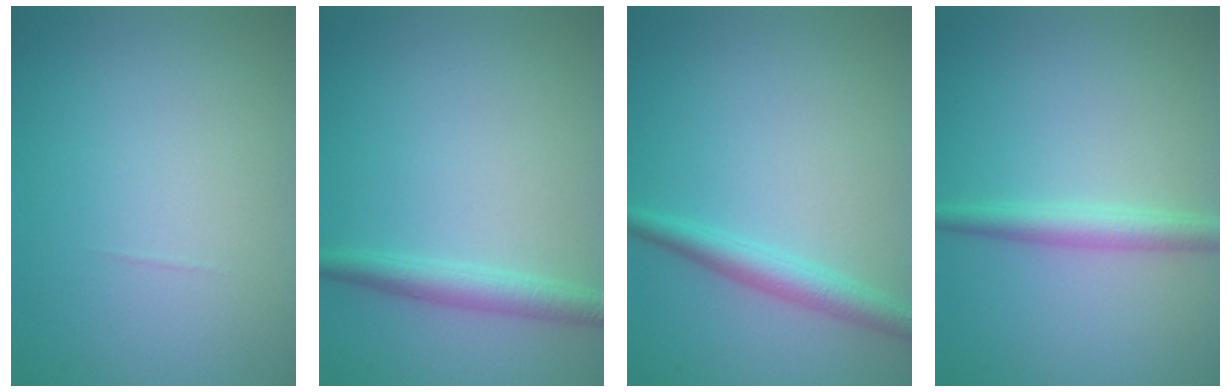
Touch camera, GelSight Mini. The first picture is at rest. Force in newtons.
{"total": 2.4, "press": 2.4, "slide": 0.1}
{"total": 2.6, "press": 2.6, "slide": 0.1}
{"total": 2.5, "press": 2.5, "slide": 0.1}